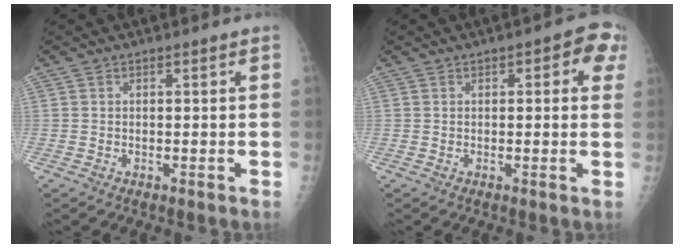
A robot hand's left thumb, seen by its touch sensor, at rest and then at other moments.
{"total": 3.4, "force": [1.4, 1.6, 2.7], "torque": [-0.015, 0.002, 0.008]}